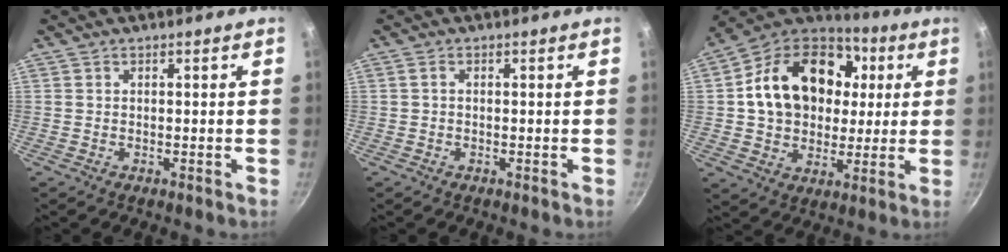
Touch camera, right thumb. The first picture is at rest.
{"total": 0.8, "force": [0.0, 0.5, 0.6], "torque": [-0.013, 0.005, 0.001]}
{"total": 23.2, "force": [4.4, 17.5, 14.6], "torque": [-0.233, 0.021, 0.069]}